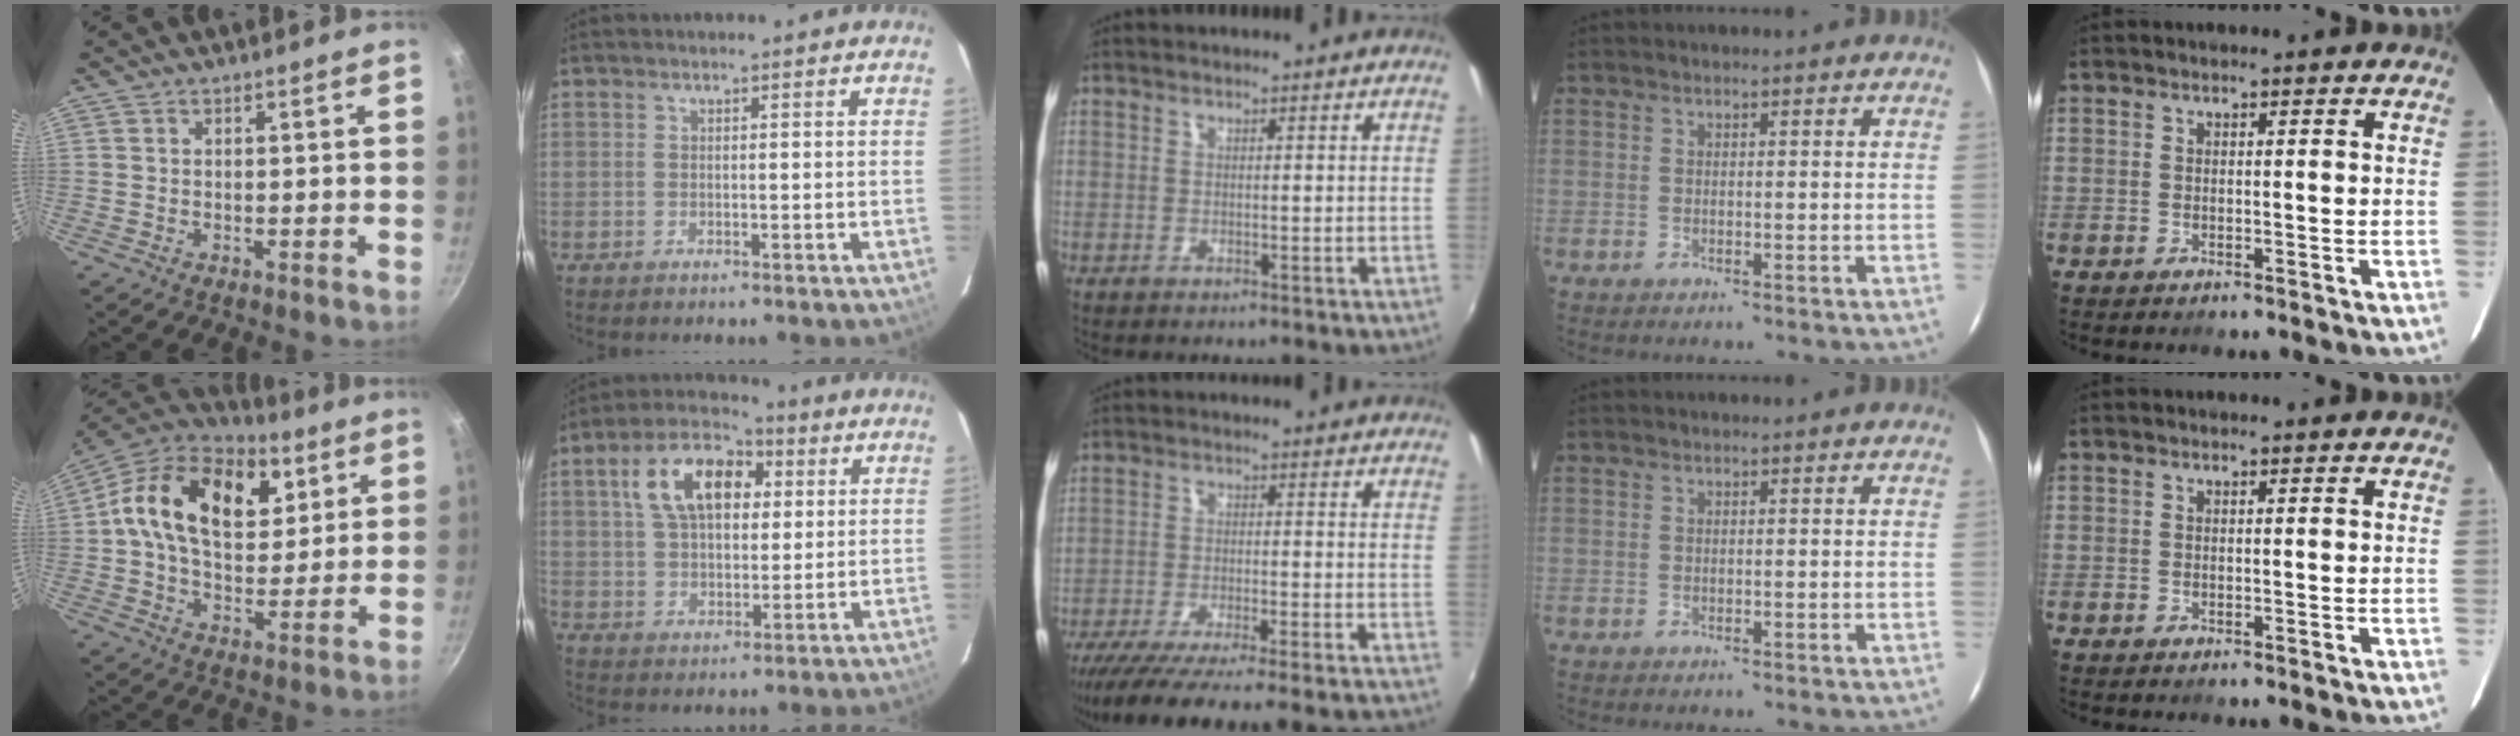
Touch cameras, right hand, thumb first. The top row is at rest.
{"thumb": {"total": 22.5, "force": [7.2, 14.4, 15.7], "torque": [-0.238, -0.005, 0.107]}, "index": {"total": 14.0, "force": [4.5, 8.3, 10.3], "torque": [-0.192, 0.038, 0.074]}, "middle": {"total": 20.2, "force": [-18.2, 0.4, 8.8], "torque": [-0.160, -0.042, -0.269]}}